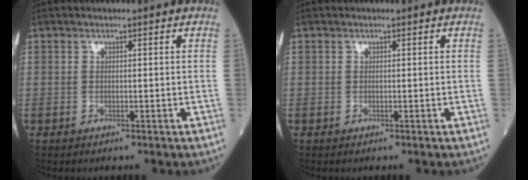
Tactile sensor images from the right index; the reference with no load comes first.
{"total": 0.0}